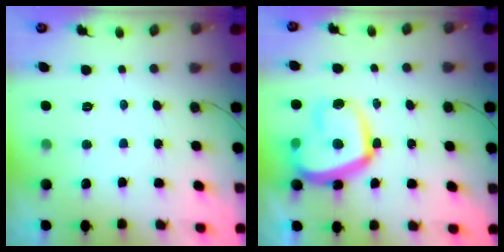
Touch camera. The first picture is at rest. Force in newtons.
{"total": 17.7, "press": 17.6, "slide": 1.7}